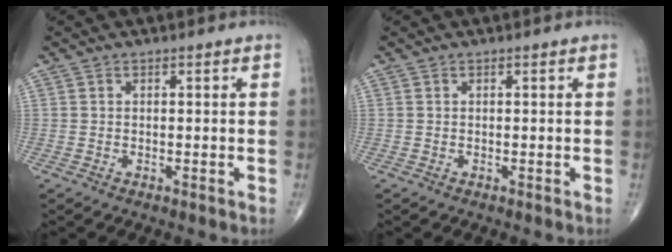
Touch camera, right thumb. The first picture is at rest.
{"total": 0.0}